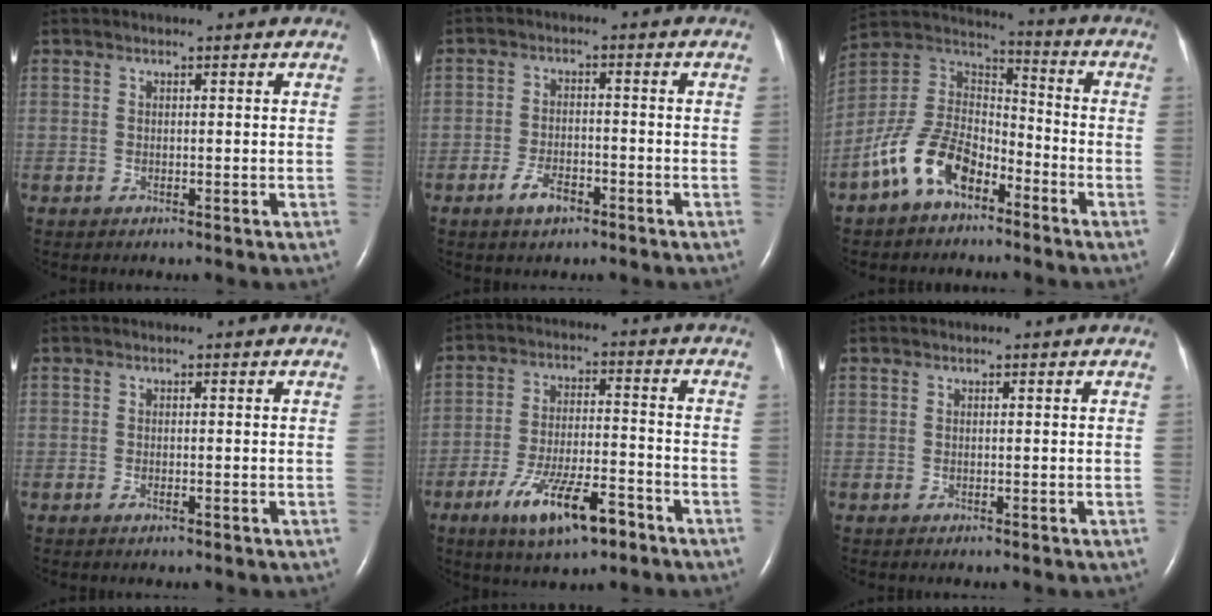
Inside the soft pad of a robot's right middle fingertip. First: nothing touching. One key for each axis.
{"total": 4.3, "fx": -2.7, "fy": 1.9, "fz": 2.8, "tx": -0.058, "ty": 0.002, "tz": -0.047}
{"total": 12.4, "fx": -7.2, "fy": 6.4, "fz": 7.8, "tx": -0.176, "ty": 0.015, "tz": -0.146}
{"total": 0.8, "fx": -0.5, "fy": 0.2, "fz": 0.6, "tx": -0.015, "ty": -0.001, "tz": -0.007}
{"total": 11.5, "fx": -6.8, "fy": 3.0, "fz": 8.8, "tx": -0.163, "ty": -0.009, "tz": -0.113}
{"total": 0.0}